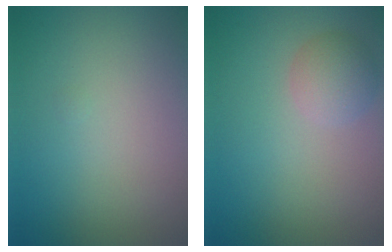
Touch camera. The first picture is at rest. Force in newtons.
{"total": 2.3, "press": 2.3, "slide": 0.2}